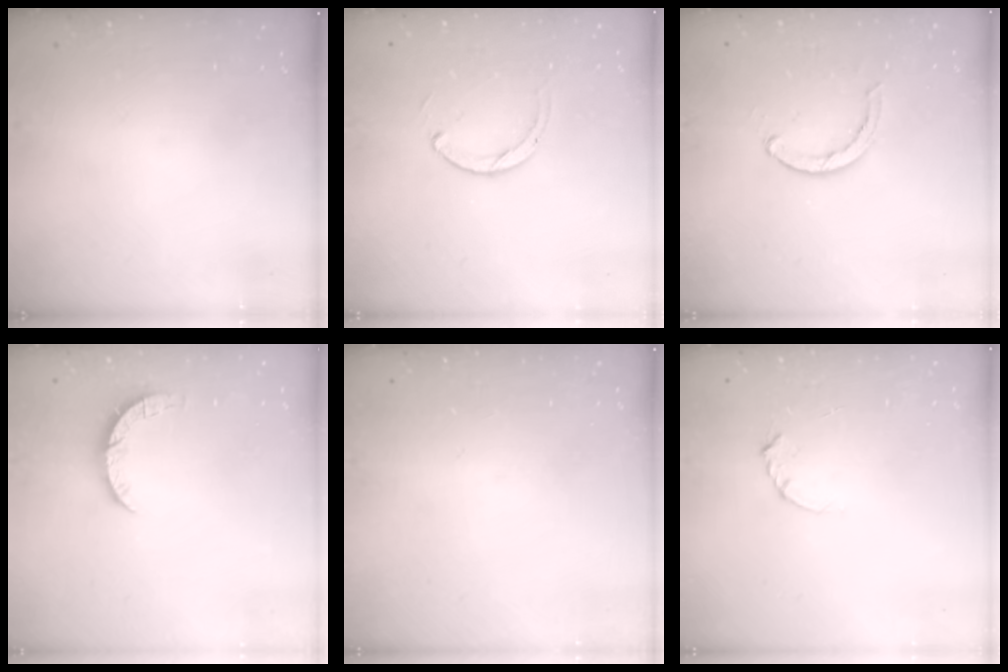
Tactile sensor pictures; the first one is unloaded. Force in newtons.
{"total": 2.5, "press": 2.5, "slide": 0.3}
{"total": 3.5, "press": 3.4, "slide": 0.7}
{"total": 4.4, "press": 4.4, "slide": 0.3}
{"total": 0.0}
{"total": 2.9, "press": 2.9, "slide": 0.3}